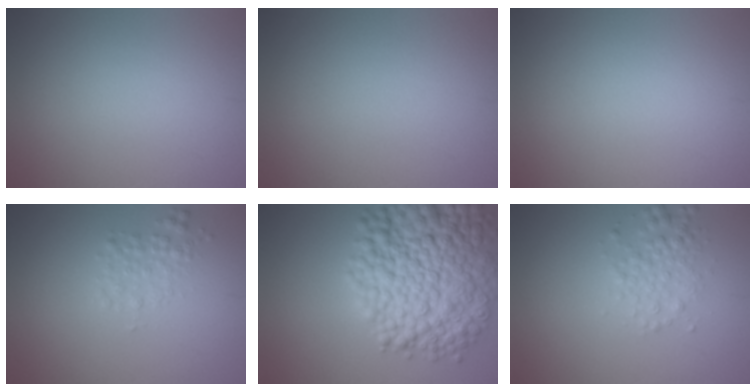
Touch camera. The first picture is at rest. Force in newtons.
{"total": 0.0}
{"total": 0.0}
{"total": 1.7, "press": 1.7, "slide": 0.1}
{"total": 11.6, "press": 11.6, "slide": 0.3}
{"total": 2.4, "press": 2.4, "slide": 0.0}